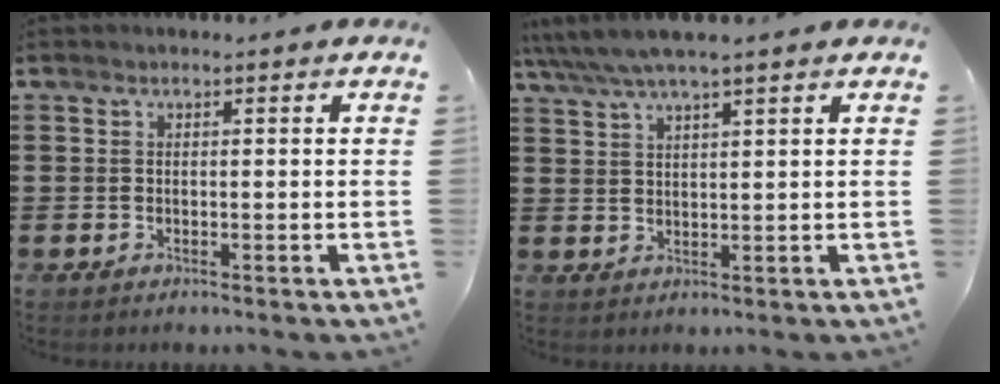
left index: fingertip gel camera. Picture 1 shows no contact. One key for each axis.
{"total": 4.0, "fx": 3.3, "fy": 0.2, "fz": 2.3, "tx": -0.054, "ty": -0.006, "tz": 0.058}